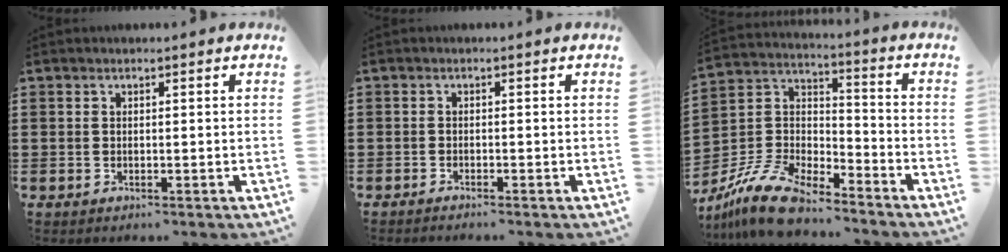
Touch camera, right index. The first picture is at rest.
{"total": 0.9, "force": [-0.9, -0.2, 0.1], "torque": [-0.004, -0.003, -0.017]}
{"total": 11.7, "force": [-10.3, 2.9, 4.8], "torque": [-0.116, 0.027, -0.209]}